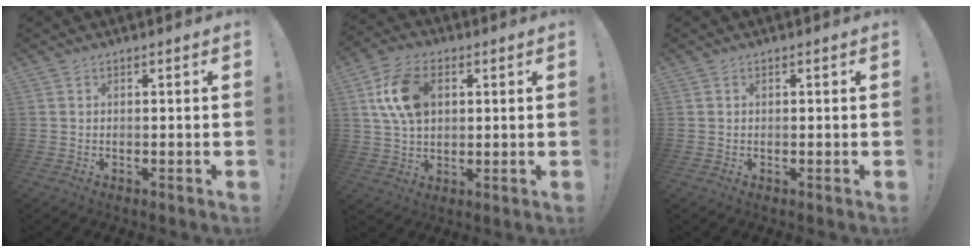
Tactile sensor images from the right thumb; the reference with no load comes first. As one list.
[{"total": 14.2, "force": [3.7, 9.4, 10.0], "torque": [-0.168, 0.009, 0.073]}, {"total": 0.0}]